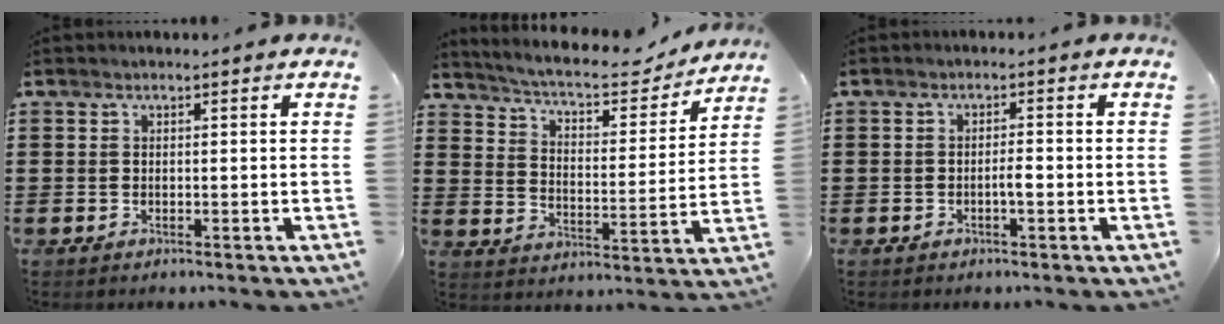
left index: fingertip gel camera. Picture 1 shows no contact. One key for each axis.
{"total": 6.0, "fx": 5.6, "fy": 0.8, "fz": 2.2, "tx": -0.069, "ty": -0.035, "tz": 0.091}
{"total": 2.1, "fx": -0.7, "fy": 0.6, "fz": 1.8, "tx": -0.036, "ty": 0.004, "tz": -0.014}